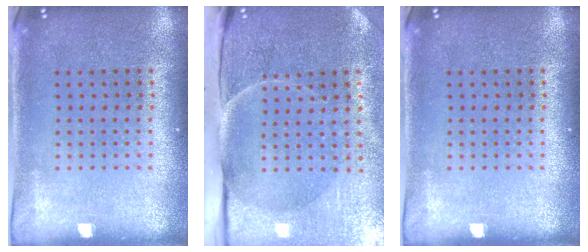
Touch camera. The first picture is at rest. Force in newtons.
{"total": 5.0, "press": 3.9, "slide": 3.1}
{"total": 0.0}